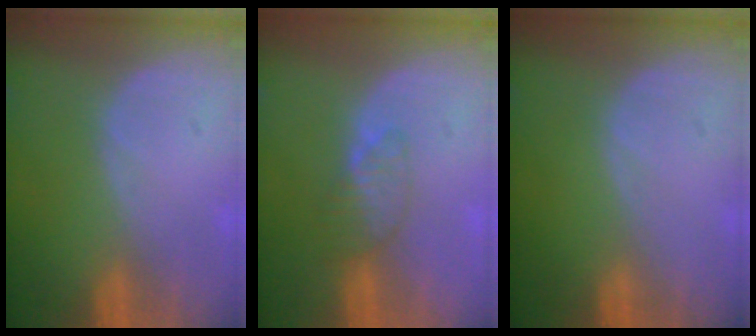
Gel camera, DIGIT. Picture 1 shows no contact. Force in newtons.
{"total": 3.5, "press": 3.2, "slide": 1.5}
{"total": 0.0}